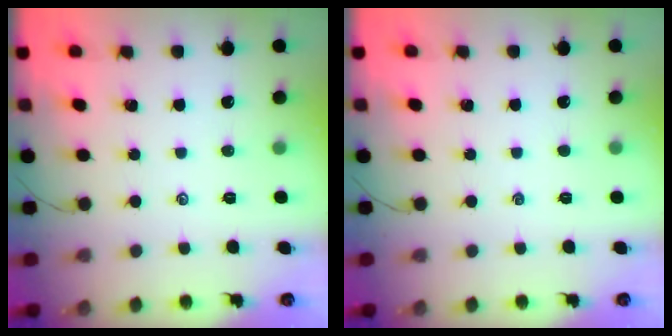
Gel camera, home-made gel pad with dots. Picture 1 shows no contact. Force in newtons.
{"total": 0.0}